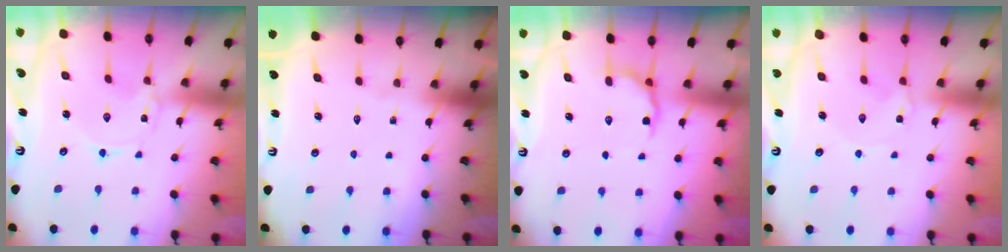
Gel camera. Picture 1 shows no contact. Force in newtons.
{"total": 0.0}
{"total": 6.4, "press": 6.0, "slide": 2.4}
{"total": 1.2, "press": 1.1, "slide": 0.3}